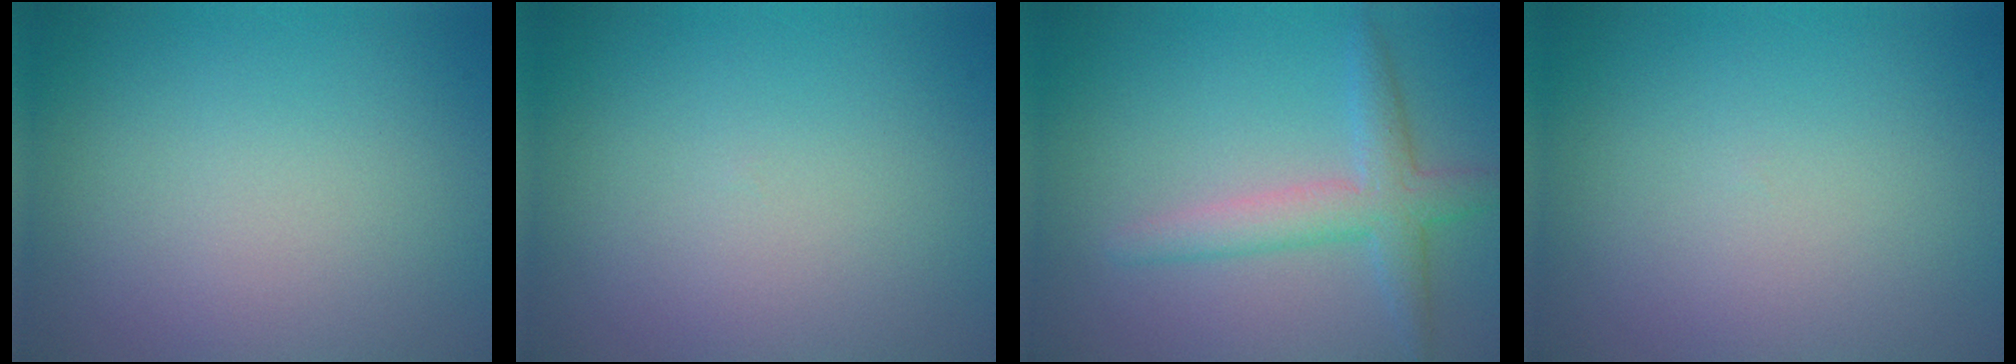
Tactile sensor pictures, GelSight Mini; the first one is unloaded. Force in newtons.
{"total": 0.0}
{"total": 2.8, "press": 2.8, "slide": 0.2}
{"total": 0.0}